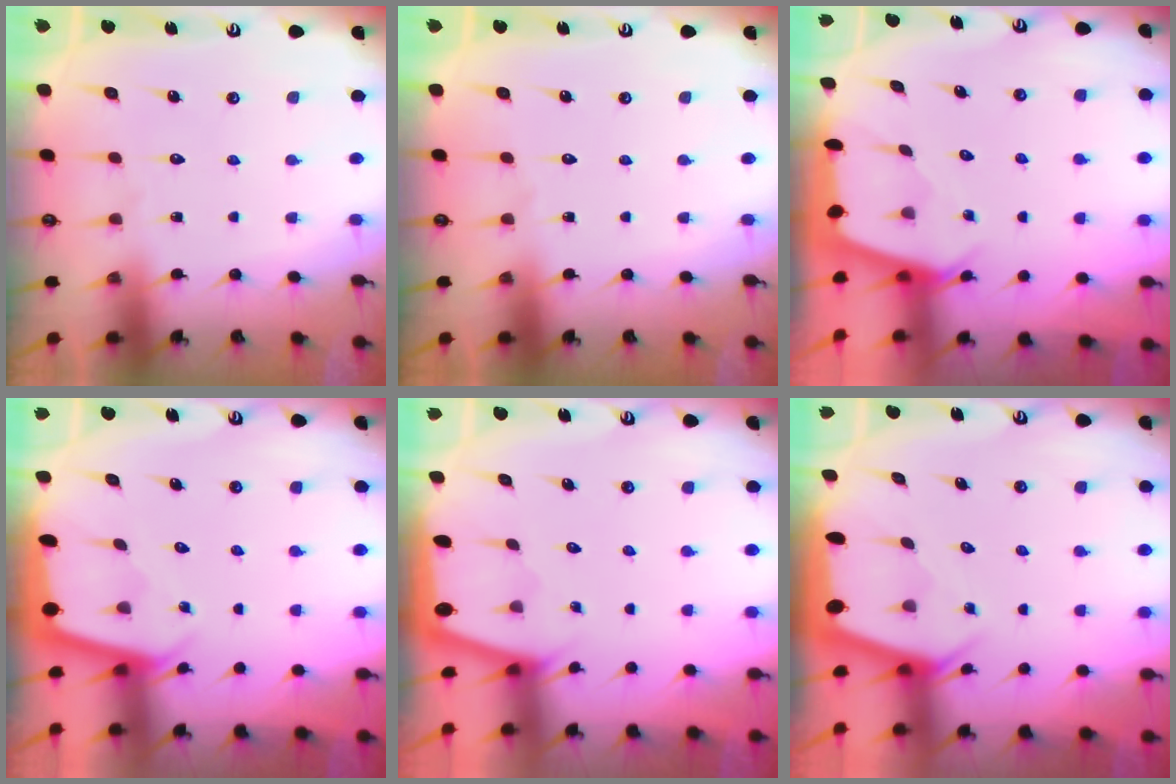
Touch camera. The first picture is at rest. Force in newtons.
{"total": 0.0}
{"total": 2.4, "press": 2.4, "slide": 0.2}
{"total": 2.2, "press": 2.2, "slide": 0.1}
{"total": 1.8, "press": 1.8, "slide": 0.3}
{"total": 2.0, "press": 2.0, "slide": 0.5}